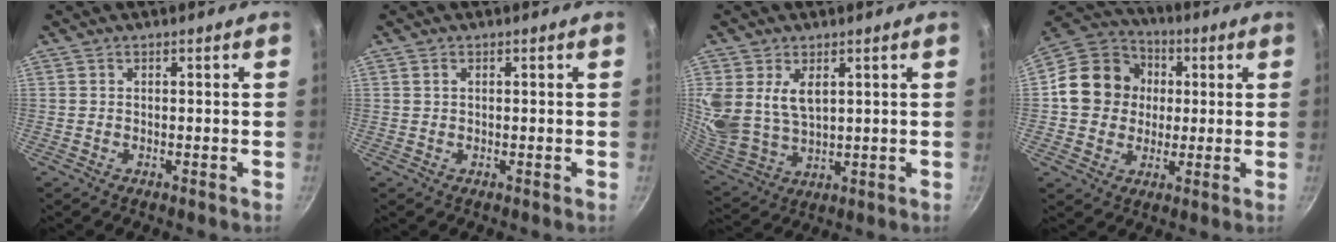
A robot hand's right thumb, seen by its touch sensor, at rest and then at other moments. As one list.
[{"total": 0.7, "force": [0.3, 0.5, 0.5], "torque": [-0.008, 0.002, 0.005]}, {"total": 12.6, "force": [4.6, 8.2, 8.4], "torque": [-0.174, -0.027, 0.103]}, {"total": 14.4, "force": [1.3, 12.9, 6.4], "torque": [-0.083, 0.022, 0.008]}]